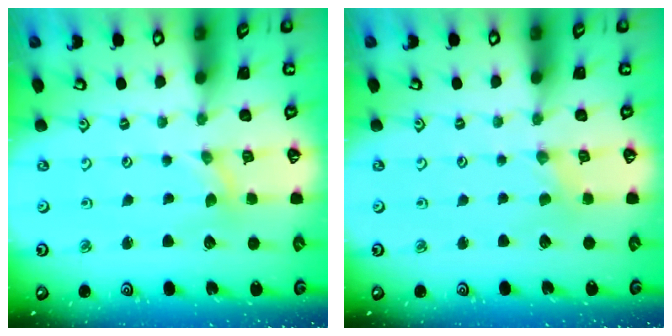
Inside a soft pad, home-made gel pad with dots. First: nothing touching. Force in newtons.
{"total": 0.0}